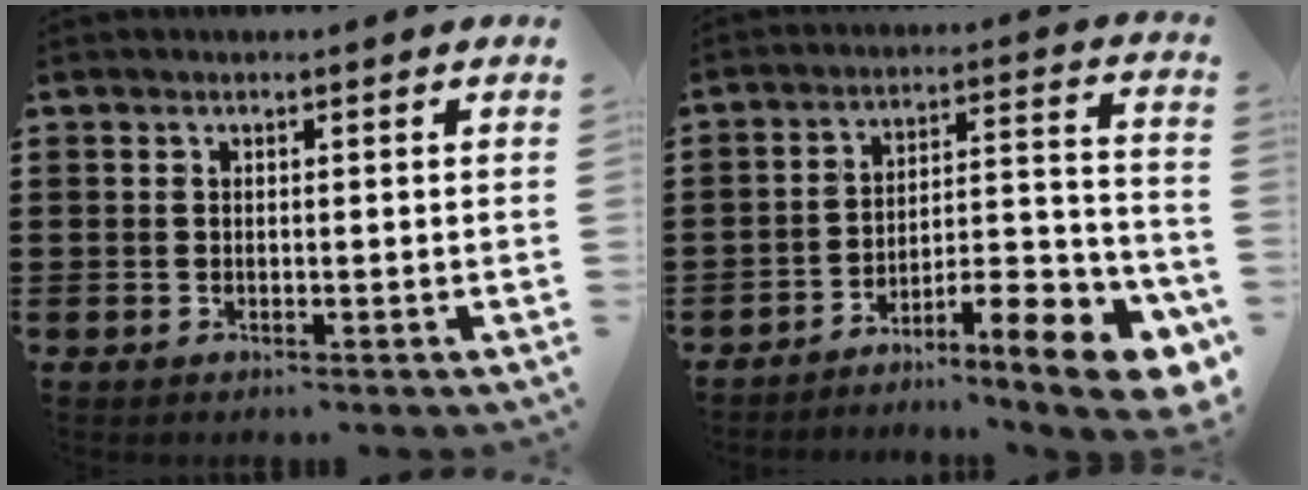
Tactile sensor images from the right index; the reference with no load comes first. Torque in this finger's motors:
{"motor_torque": [0.09, -0.15, 0.24, -0.01]}